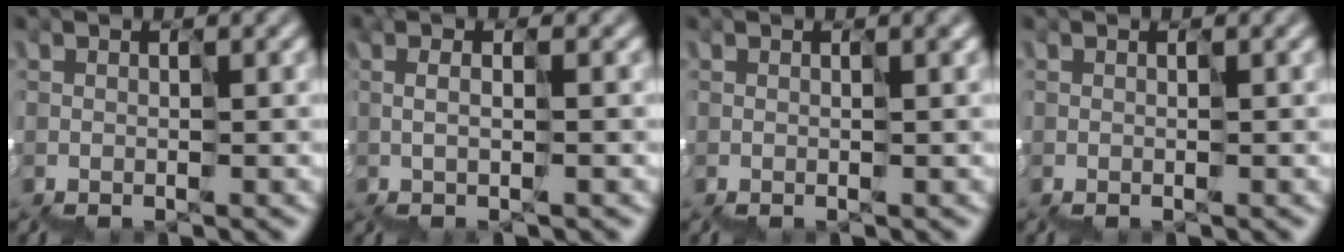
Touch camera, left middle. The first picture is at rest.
{"total": 0.9, "force": [0.3, -0.1, 0.8], "torque": [-0.024, 0.006, 0.001]}
{"total": 1.2, "force": [0.2, 0.5, 1.0], "torque": [-0.003, 0.007, 0.000]}
{"total": 0.0}